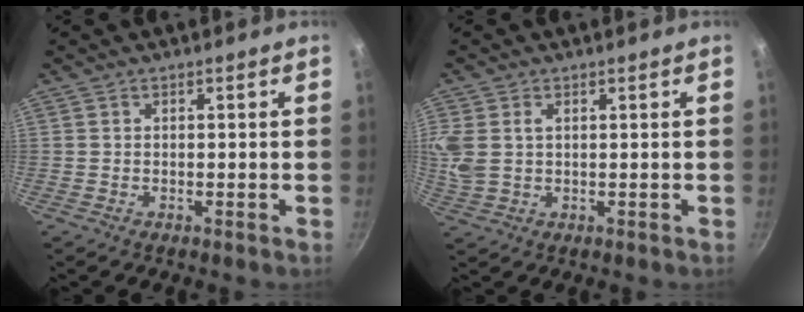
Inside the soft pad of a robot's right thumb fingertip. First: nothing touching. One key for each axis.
{"total": 7.0, "fx": 1.1, "fy": 4.7, "fz": 5.0, "tx": -0.136, "ty": 0.011, "tz": 0.032}